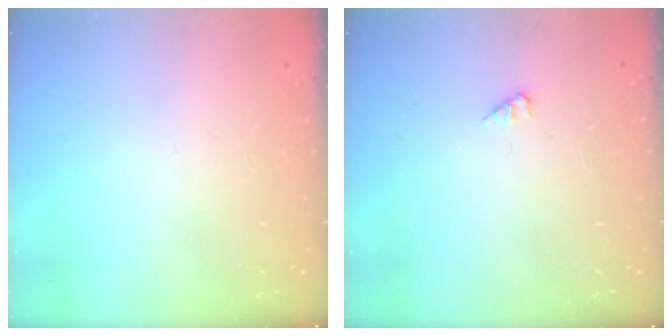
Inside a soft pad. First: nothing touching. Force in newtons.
{"total": 1.6, "press": 1.6, "slide": 0.2}